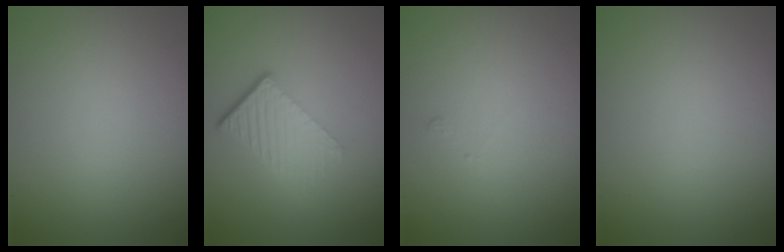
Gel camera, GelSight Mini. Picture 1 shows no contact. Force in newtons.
{"total": 4.5, "press": 2.8, "slide": 3.5}
{"total": 0.5, "press": 0.5, "slide": 0.2}
{"total": 0.0}